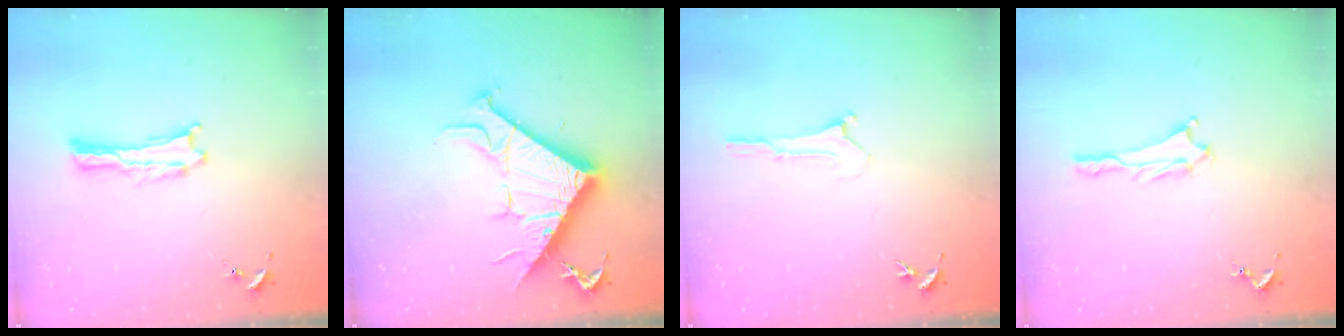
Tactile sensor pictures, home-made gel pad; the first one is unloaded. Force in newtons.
{"total": 12.4, "press": 12.4, "slide": 0.2}
{"total": 0.0}
{"total": 0.8, "press": 0.8, "slide": 0.1}